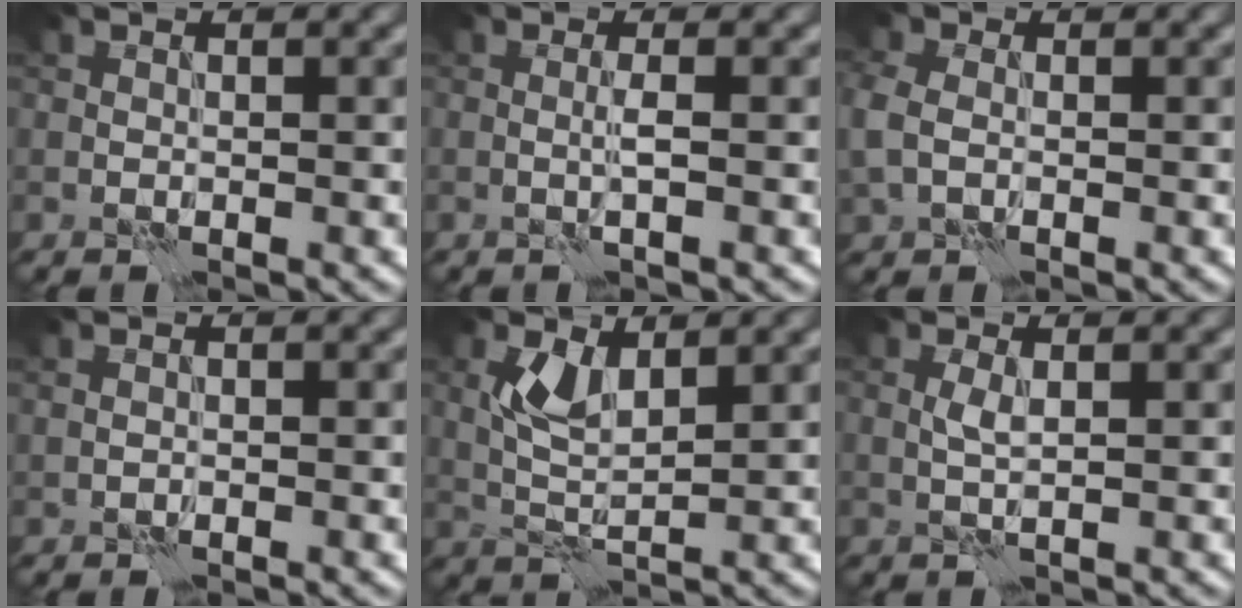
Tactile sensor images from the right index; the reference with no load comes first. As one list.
[{"total": 1.0, "force": [0.0, 0.0, 1.0], "torque": [-0.022, 0.003, -0.002]}, {"total": 2.7, "force": [-0.1, 2.2, 1.6], "torque": [-0.048, 0.005, -0.006]}, {"total": 0.0}, {"total": 3.7, "force": [1.5, 1.6, 2.9], "torque": [-0.066, 0.001, 0.032]}, {"total": 1.2, "force": [0.2, 0.2, 1.2], "torque": [-0.031, 0.004, 0.005]}]